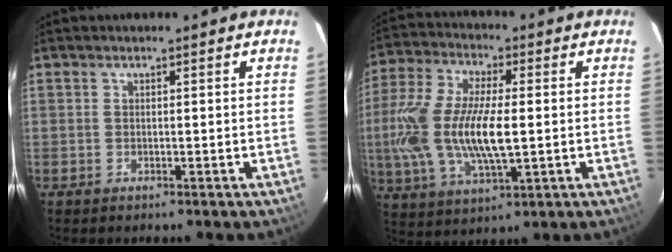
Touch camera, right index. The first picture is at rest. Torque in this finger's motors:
{"motor_torque": [0.68, -0.19, 1.05, 0.21]}